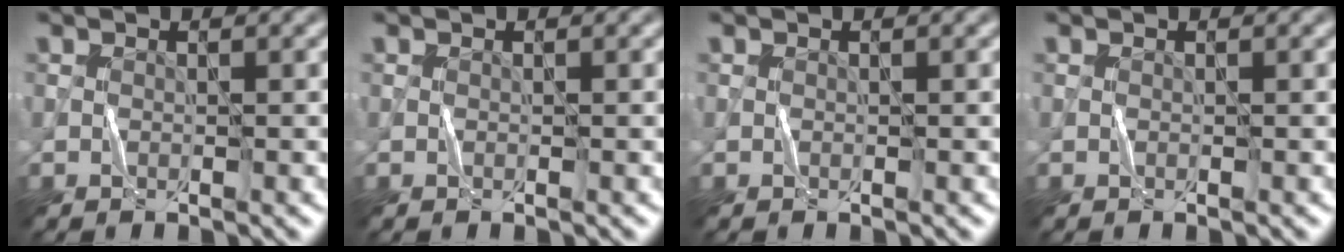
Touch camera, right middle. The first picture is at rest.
{"total": 0.0}
{"total": 0.0}
{"total": 0.0}